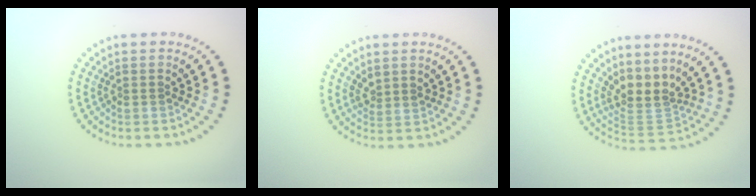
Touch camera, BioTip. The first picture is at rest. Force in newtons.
{"total": 1.4, "press": 1.1, "slide": 0.8}
{"total": 3.5, "press": 2.7, "slide": 2.3}